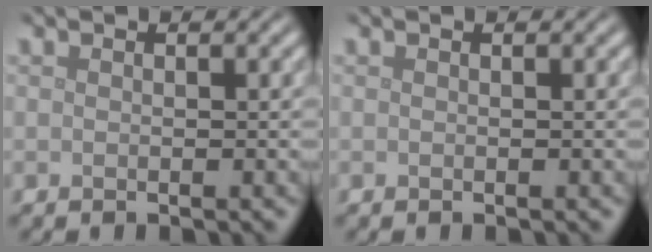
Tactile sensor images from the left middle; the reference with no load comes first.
{"total": 0.0}